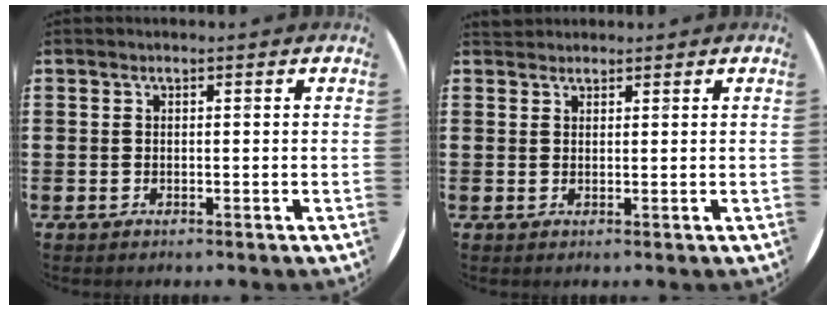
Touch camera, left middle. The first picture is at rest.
{"total": 1.1, "force": [1.0, 0.3, -0.1], "torque": [0.000, 0.003, 0.021]}